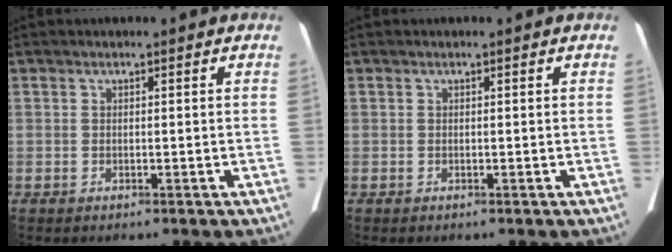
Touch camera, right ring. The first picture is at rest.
{"total": 0.0}